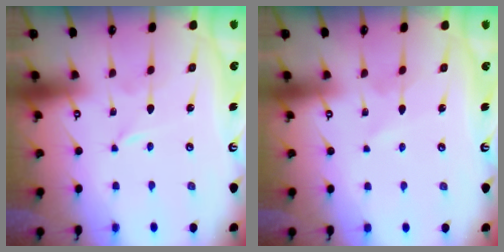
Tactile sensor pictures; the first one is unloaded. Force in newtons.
{"total": 2.7, "press": 2.7, "slide": 0.3}